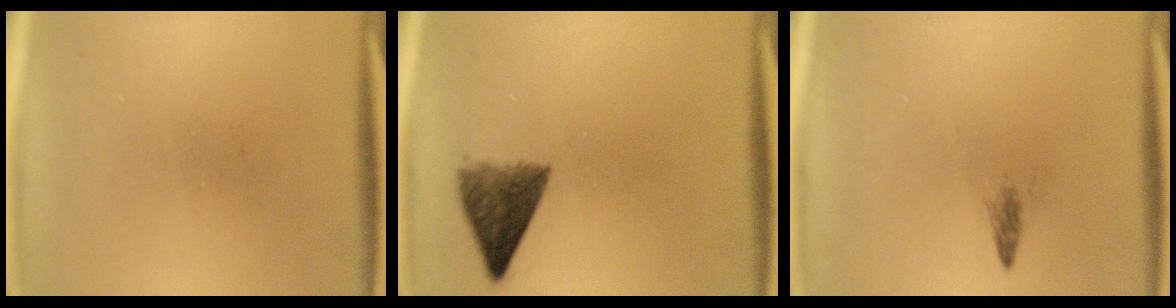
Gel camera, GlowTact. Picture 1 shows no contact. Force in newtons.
{"total": 6.5}
{"total": 1.0}